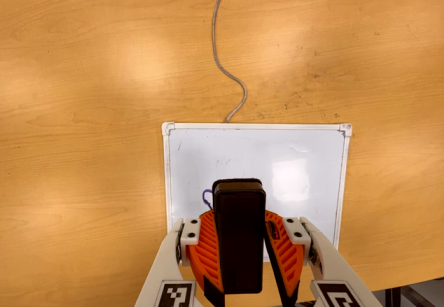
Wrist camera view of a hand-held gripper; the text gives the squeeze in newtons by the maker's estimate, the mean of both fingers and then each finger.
{"total": 9.7, "left": 9.0, "right": 10.4}